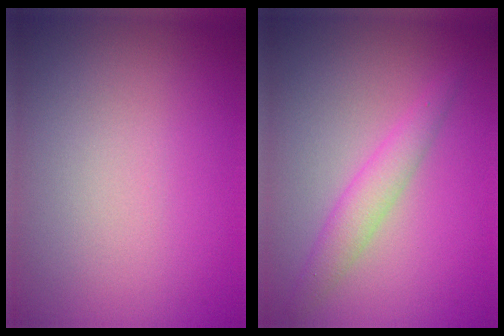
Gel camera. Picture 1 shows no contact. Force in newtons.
{"total": 2.5, "press": 2.5, "slide": 0.2}